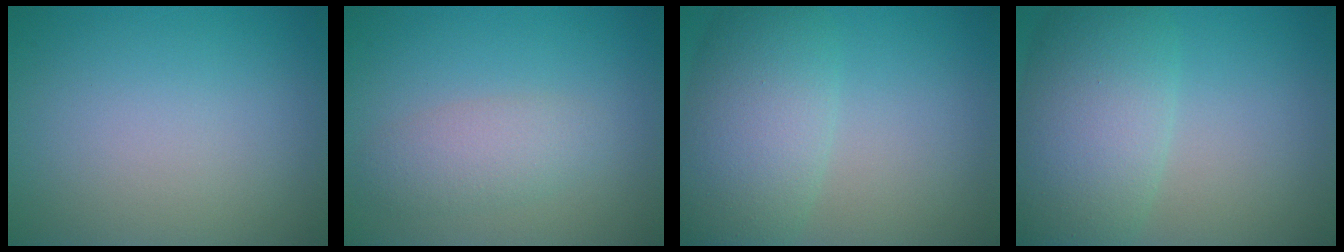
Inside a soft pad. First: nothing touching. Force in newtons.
{"total": 2.7, "press": 2.7, "slide": 0.0}
{"total": 6.8, "press": 6.8, "slide": 0.4}
{"total": 8.0, "press": 8.0, "slide": 0.5}